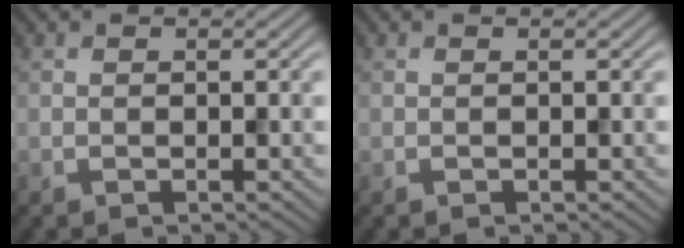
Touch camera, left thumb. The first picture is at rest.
{"total": 0.0}